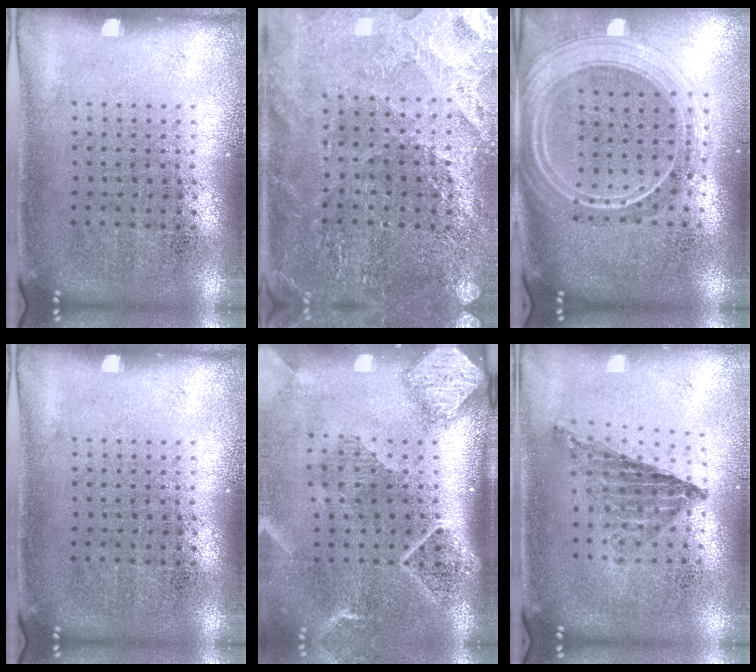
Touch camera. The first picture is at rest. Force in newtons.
{"total": 2.8, "press": 2.7, "slide": 0.3}
{"total": 2.6, "press": 2.2, "slide": 1.4}
{"total": 0.0}
{"total": 2.7, "press": 2.0, "slide": 1.8}
{"total": 0.8, "press": 0.8, "slide": 0.2}